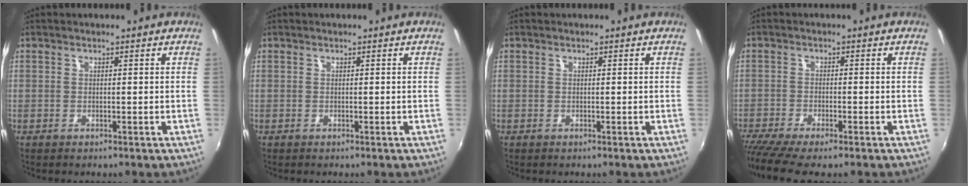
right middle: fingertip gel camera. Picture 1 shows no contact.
{"total": 0.0}
{"total": 0.0}
{"total": 7.3, "force": [-6.0, 0.5, 4.1], "torque": [-0.104, -0.034, -0.105]}